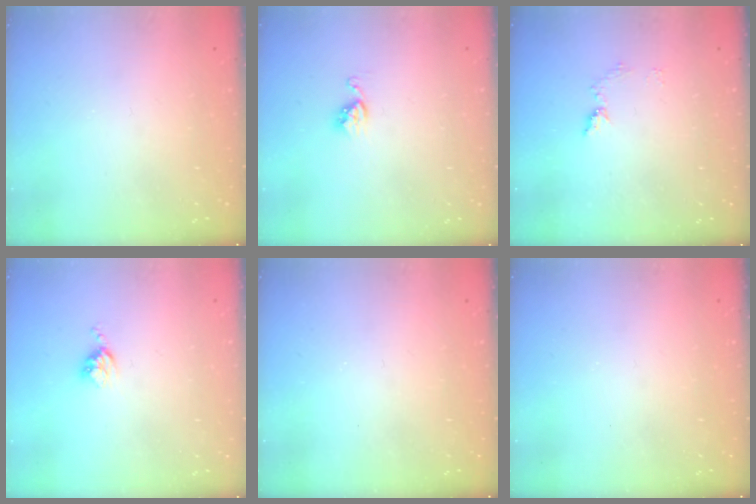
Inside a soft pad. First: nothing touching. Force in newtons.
{"total": 5.1, "press": 5.0, "slide": 0.5}
{"total": 6.4, "press": 6.4, "slide": 0.7}
{"total": 3.6, "press": 3.6, "slide": 0.6}
{"total": 0.0}
{"total": 0.0}